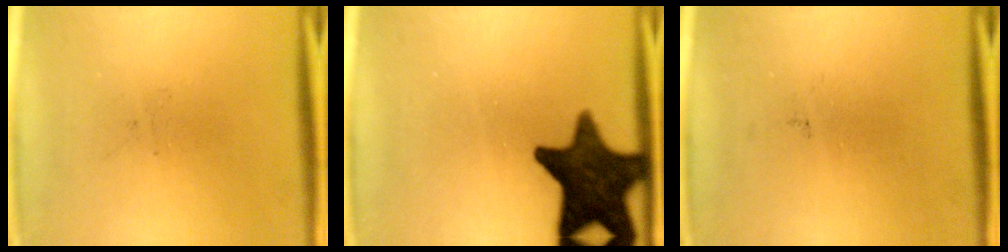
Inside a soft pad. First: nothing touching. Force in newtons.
{"total": 15.2}
{"total": 0.0}